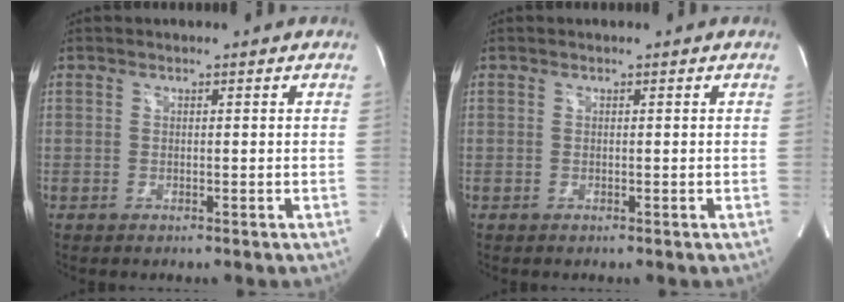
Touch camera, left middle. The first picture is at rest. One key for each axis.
{"total": 0.0}